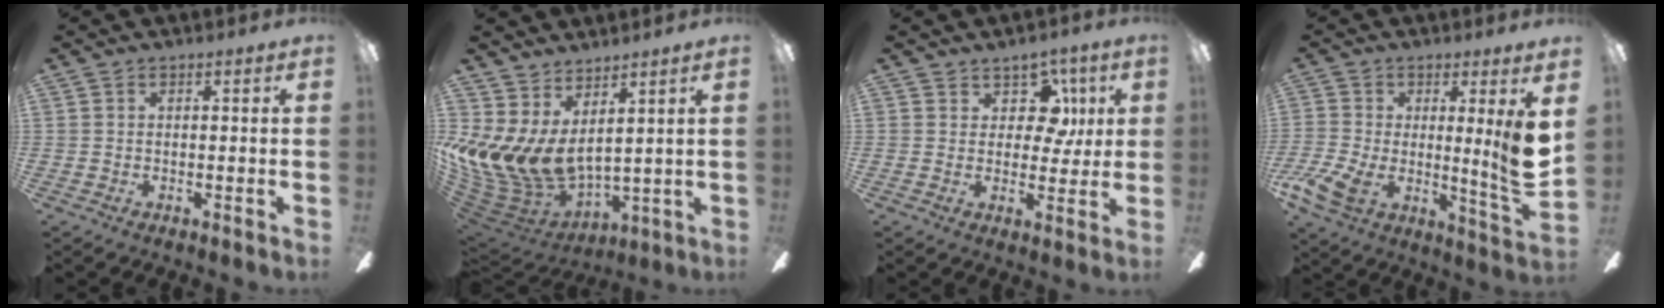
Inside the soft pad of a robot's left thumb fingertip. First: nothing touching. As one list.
[{"total": 11.9, "force": [2.1, 7.5, 9.1], "torque": [-0.225, -0.045, 0.046]}, {"total": 9.1, "force": [3.9, 6.6, 5.0], "torque": [-0.067, -0.006, 0.071]}, {"total": 15.4, "force": [0.5, 5.0, 14.6], "torque": [-0.250, -0.031, 0.011]}]